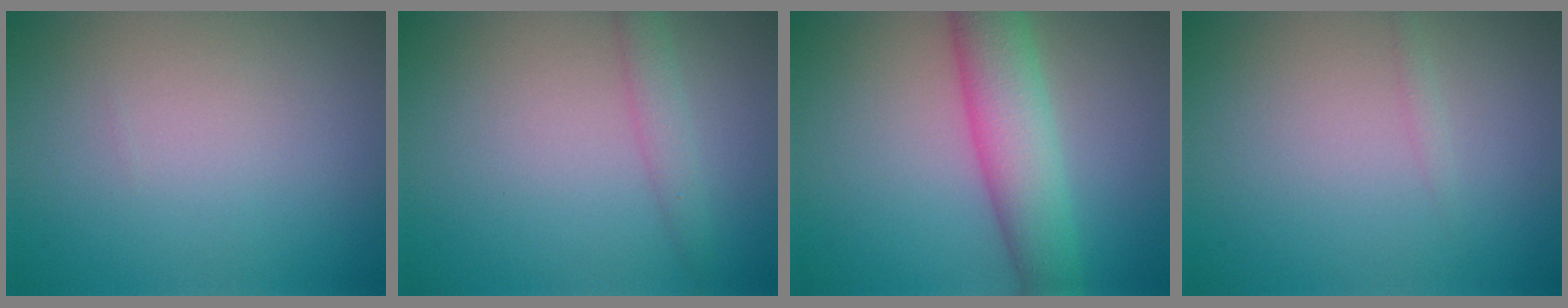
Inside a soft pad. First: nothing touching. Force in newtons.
{"total": 1.8, "press": 1.8, "slide": 0.0}
{"total": 6.3, "press": 6.3, "slide": 0.1}
{"total": 0.6, "press": 0.6, "slide": 0.0}